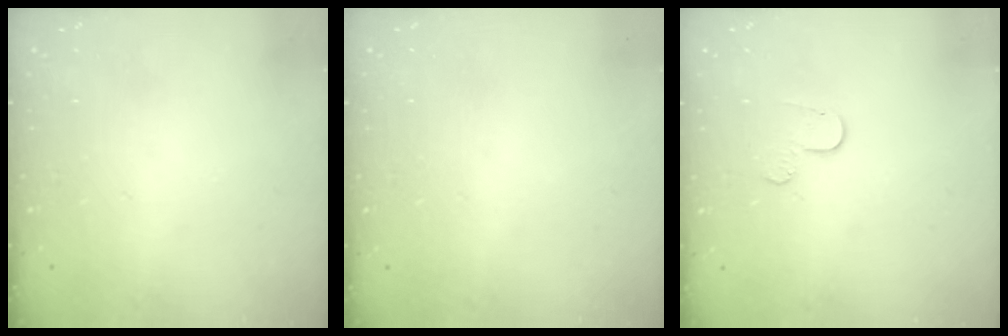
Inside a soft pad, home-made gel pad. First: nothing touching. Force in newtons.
{"total": 0.8, "press": 0.8, "slide": 0.1}
{"total": 5.7, "press": 5.7, "slide": 0.5}